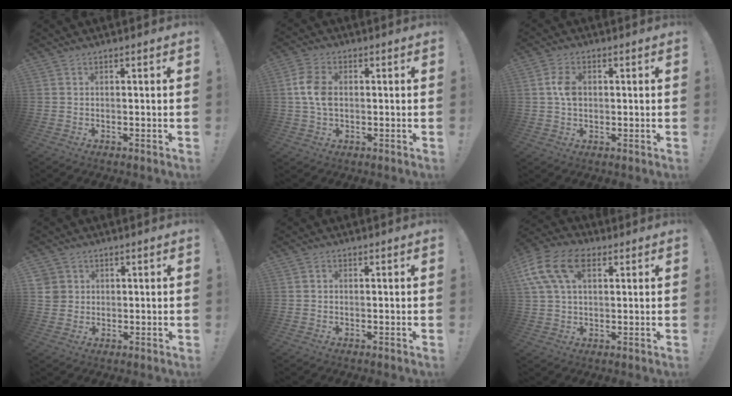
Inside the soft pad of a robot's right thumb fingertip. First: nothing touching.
{"total": 8.3, "force": [0.3, 5.7, 6.0], "torque": [-0.118, 0.006, 0.005]}
{"total": 5.5, "force": [0.5, 3.9, 3.8], "torque": [-0.067, 0.004, 0.009]}
{"total": 4.2, "force": [1.2, 3.9, 0.9], "torque": [-0.018, 0.003, 0.026]}
{"total": 0.5, "force": [-0.3, 0.3, 0.3], "torque": [-0.004, 0.001, -0.005]}
{"total": 14.8, "force": [5.5, 9.1, 10.3], "torque": [-0.205, -0.006, 0.106]}